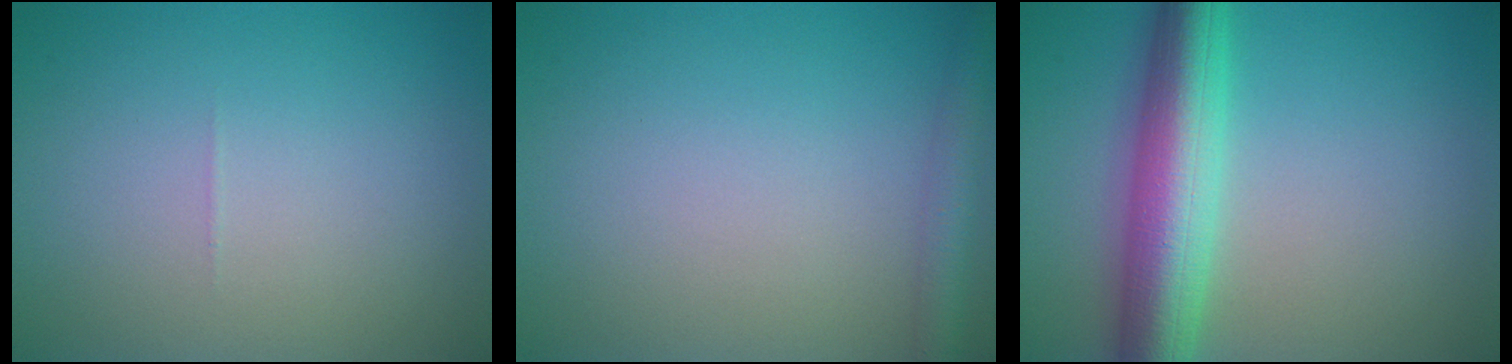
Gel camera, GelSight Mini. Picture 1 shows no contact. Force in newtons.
{"total": 2.5, "press": 2.5, "slide": 0.1}
{"total": 7.8, "press": 7.8, "slide": 0.3}